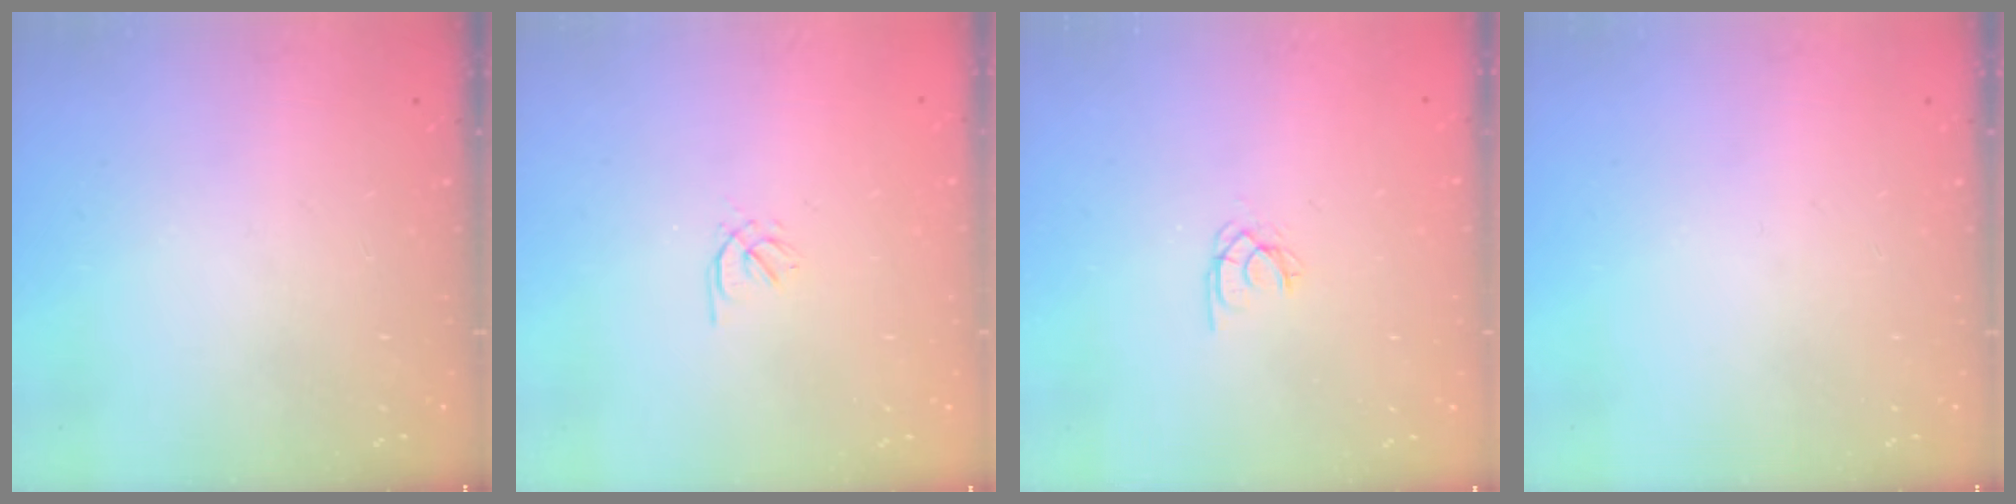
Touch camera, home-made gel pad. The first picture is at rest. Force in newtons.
{"total": 0.5, "press": 0.3, "slide": 0.4}
{"total": 1.7, "press": 1.7, "slide": 0.1}
{"total": 0.0}